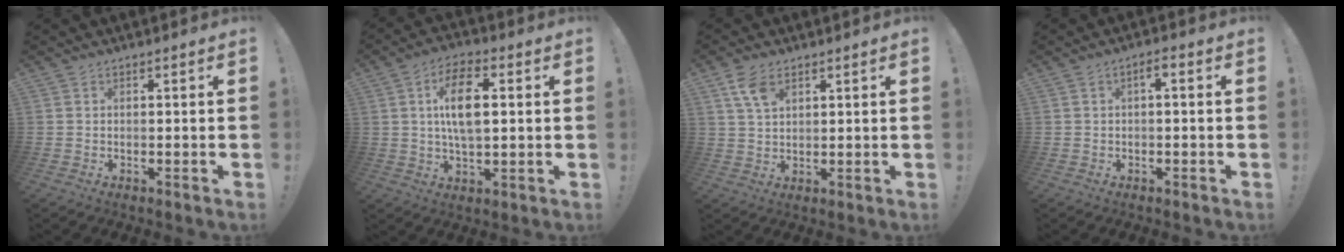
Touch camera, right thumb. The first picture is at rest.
{"total": 12.3, "force": [2.4, 6.2, 10.4], "torque": [-0.180, 0.006, 0.039]}
{"total": 6.4, "force": [3.6, 3.4, 4.1], "torque": [-0.069, -0.012, 0.067]}
{"total": 2.2, "force": [-0.8, 0.5, 2.0], "torque": [-0.037, 0.008, -0.015]}